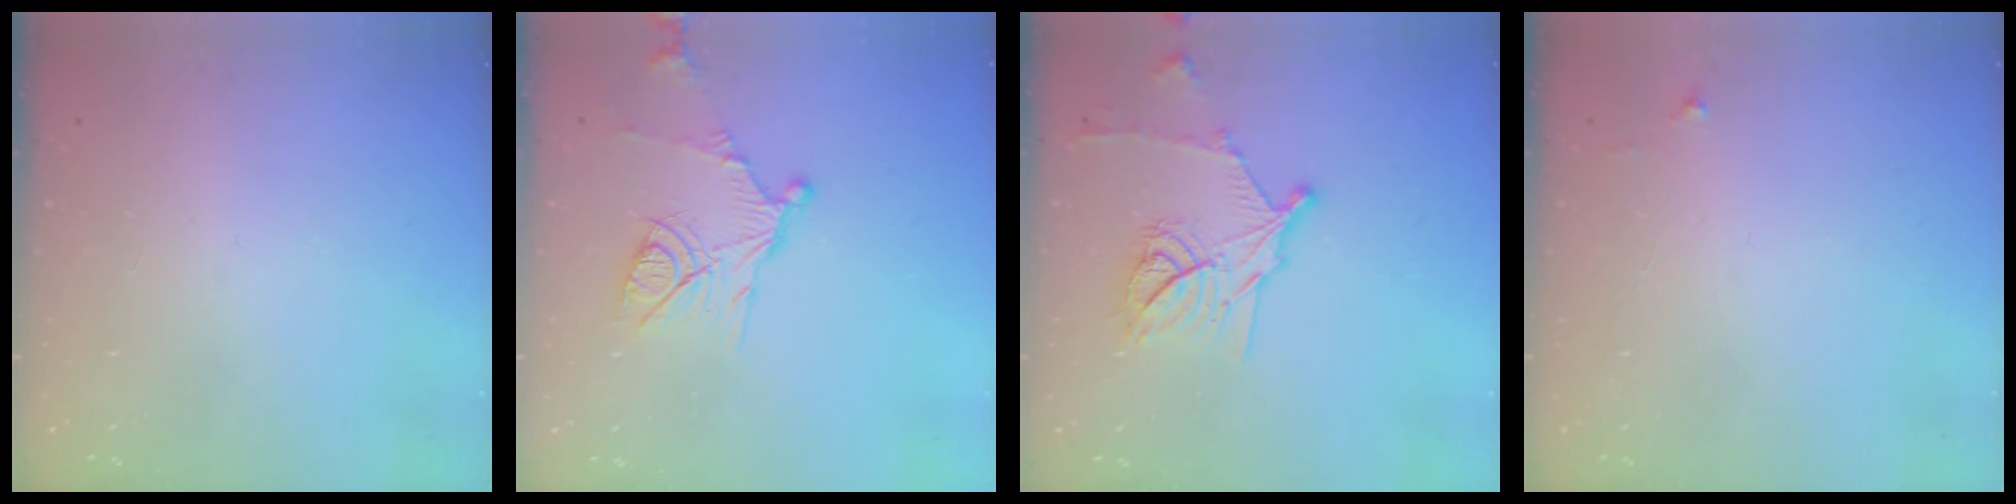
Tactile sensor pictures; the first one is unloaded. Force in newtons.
{"total": 12.8, "press": 12.8, "slide": 0.8}
{"total": 14.9, "press": 14.9, "slide": 0.8}
{"total": 3.9, "press": 3.9, "slide": 0.4}